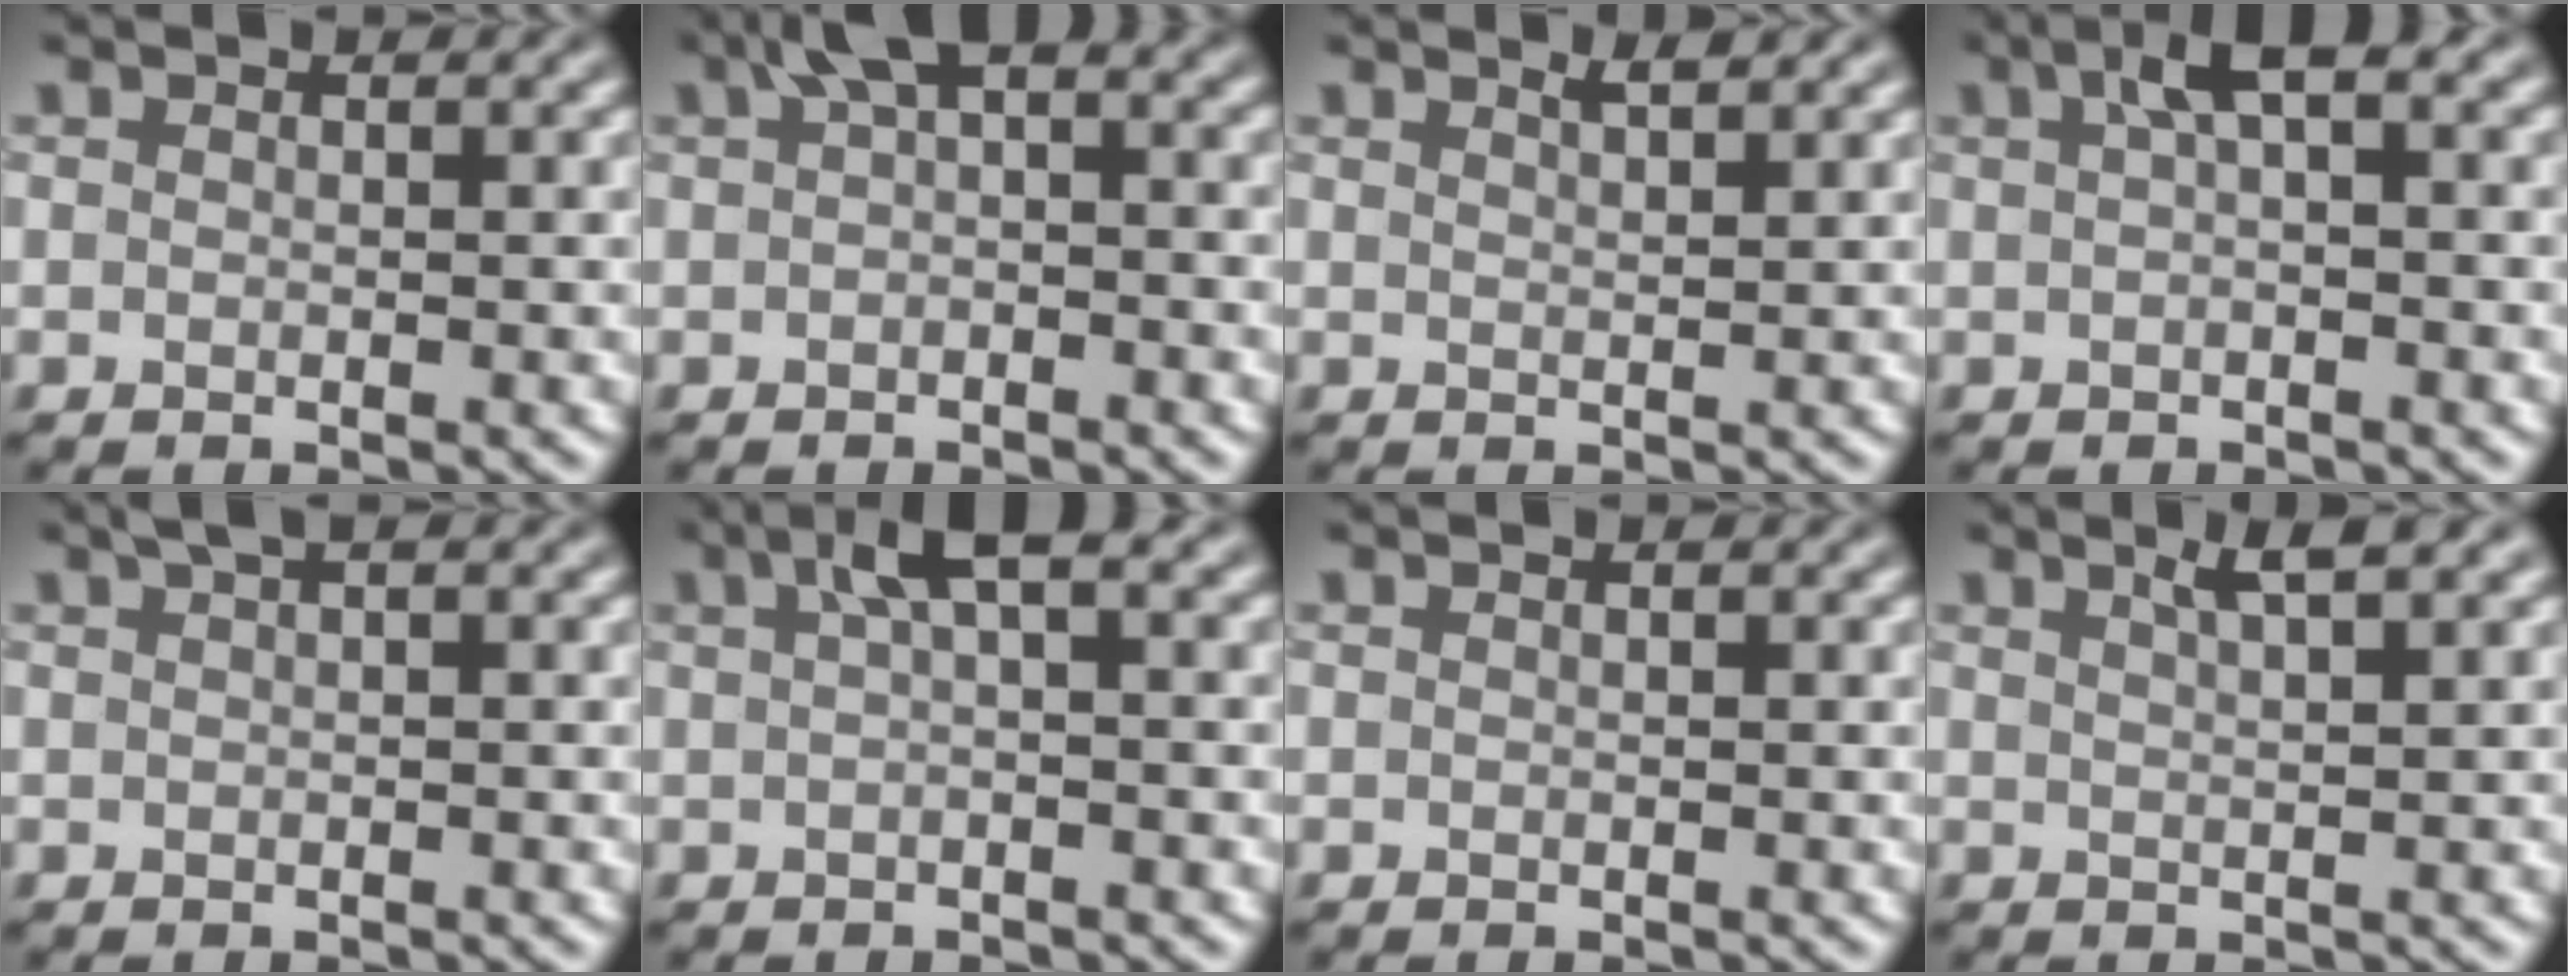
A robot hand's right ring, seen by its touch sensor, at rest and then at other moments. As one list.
[{"total": 2.9, "force": [0.7, 1.3, 2.5], "torque": [-0.036, 0.015, 0.003]}, {"total": 1.3, "force": [1.2, -0.1, 0.6], "torque": [-0.012, 0.002, 0.022]}, {"total": 2.6, "force": [0.8, 0.4, 2.4], "torque": [-0.042, 0.015, 0.009]}, {"total": 1.0, "force": [0.6, 0.3, 0.7], "torque": [-0.013, 0.007, 0.011]}, {"total": 2.9, "force": [0.9, 0.4, 2.7], "torque": [-0.046, 0.017, 0.010]}, {"total": 0.0}, {"total": 2.4, "force": [1.7, 0.0, 1.7], "torque": [-0.020, 0.007, 0.029]}]